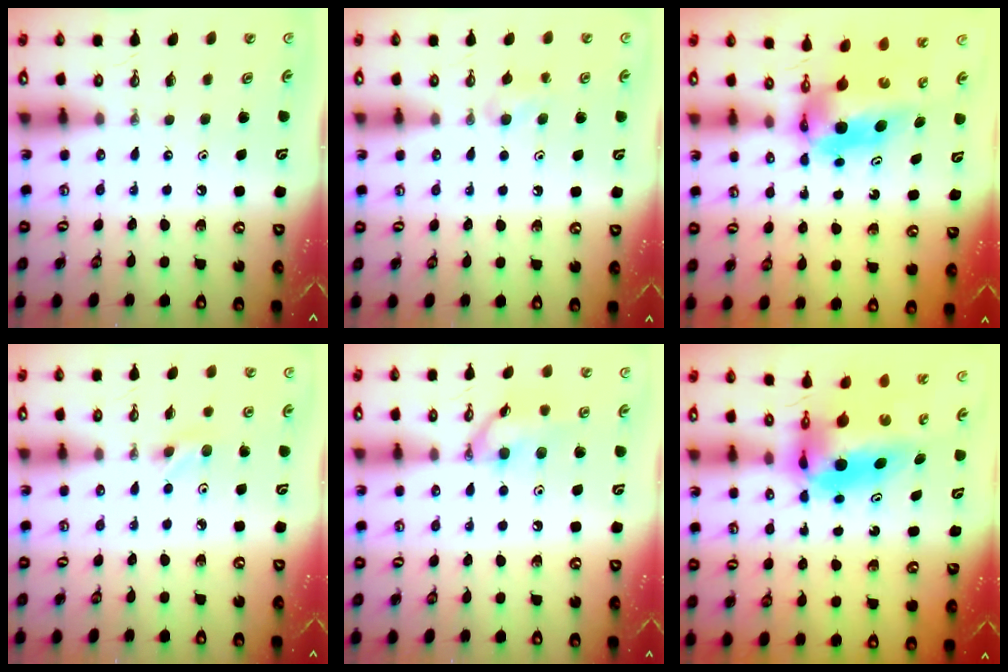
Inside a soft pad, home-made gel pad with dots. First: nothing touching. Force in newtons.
{"total": 8.9, "press": 4.7, "slide": 7.6}
{"total": 6.0, "press": 6.0, "slide": 0.4}
{"total": 3.9, "press": 3.6, "slide": 1.4}
{"total": 11.4, "press": 11.4, "slide": 0.3}
{"total": 8.4, "press": 7.8, "slide": 3.0}